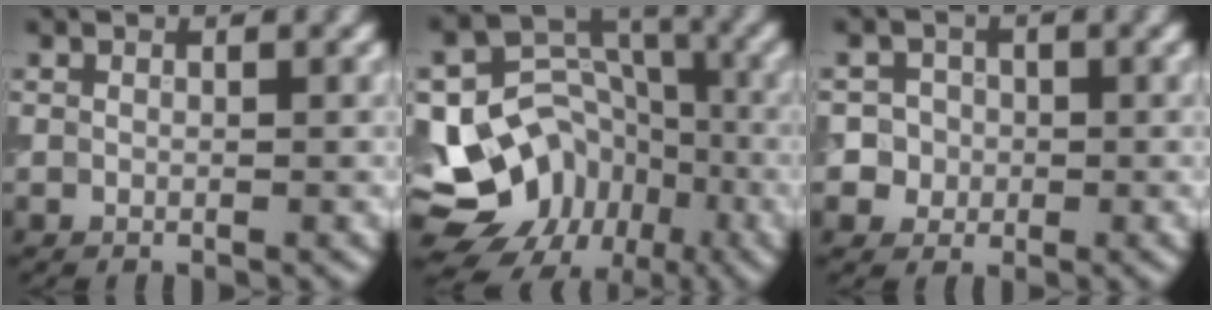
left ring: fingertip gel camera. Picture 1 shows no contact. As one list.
[{"total": 14.1, "force": [-6.4, 11.1, 6.0], "torque": [-0.094, -0.004, -0.104]}, {"total": 3.7, "force": [0.1, 3.6, 1.0], "torque": [0.012, 0.023, -0.009]}]